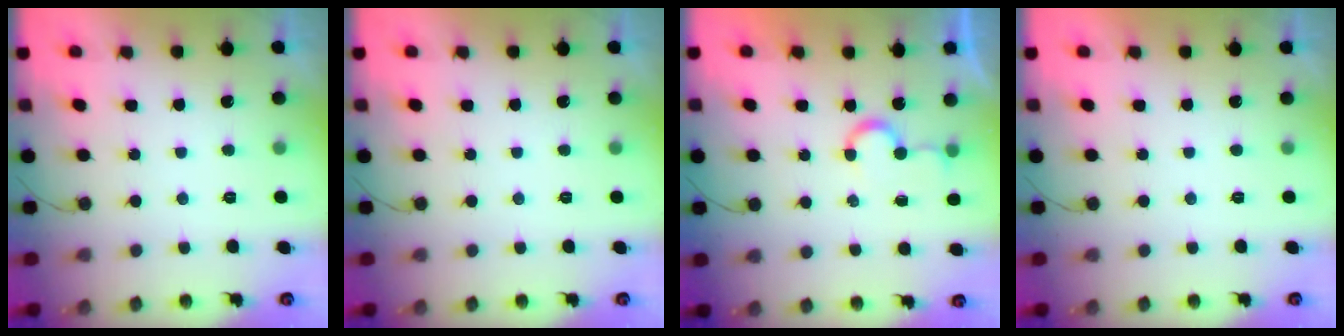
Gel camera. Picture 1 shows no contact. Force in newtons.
{"total": 0.0}
{"total": 4.4, "press": 4.3, "slide": 0.5}
{"total": 1.7, "press": 1.6, "slide": 0.0}